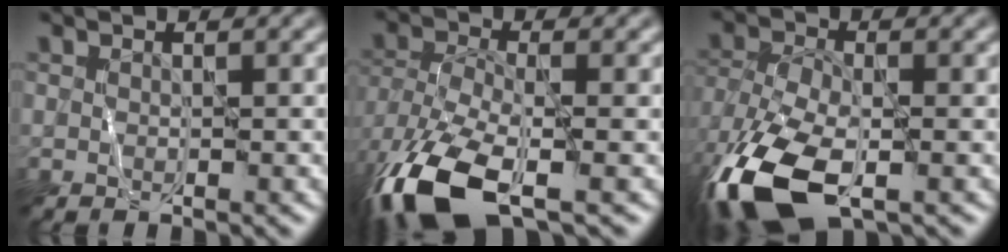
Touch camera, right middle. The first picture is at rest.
{"total": 9.7, "force": [-5.6, 3.8, 7.0], "torque": [-0.163, -0.025, -0.110]}
{"total": 11.3, "force": [-6.4, 4.9, 7.9], "torque": [-0.185, -0.030, -0.125]}